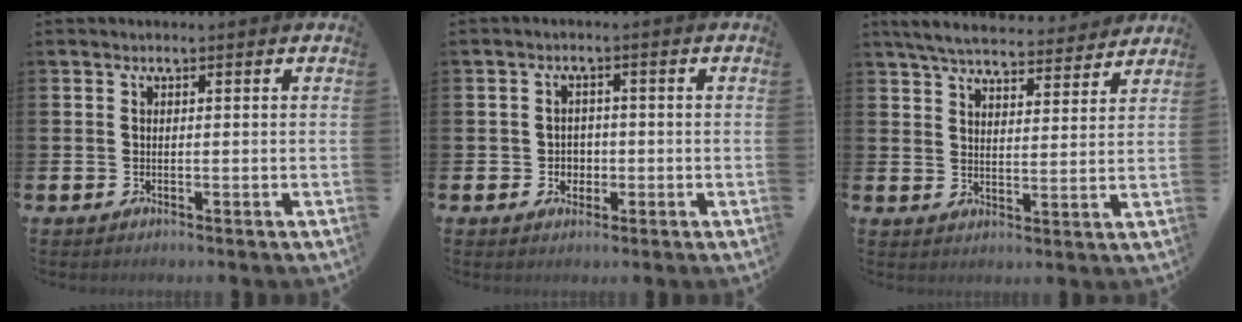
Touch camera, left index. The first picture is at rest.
{"total": 2.3, "force": [-0.4, 2.2, 0.7], "torque": [-0.006, 0.001, -0.015]}
{"total": 6.1, "force": [5.8, 1.0, 1.3], "torque": [-0.046, -0.034, 0.102]}